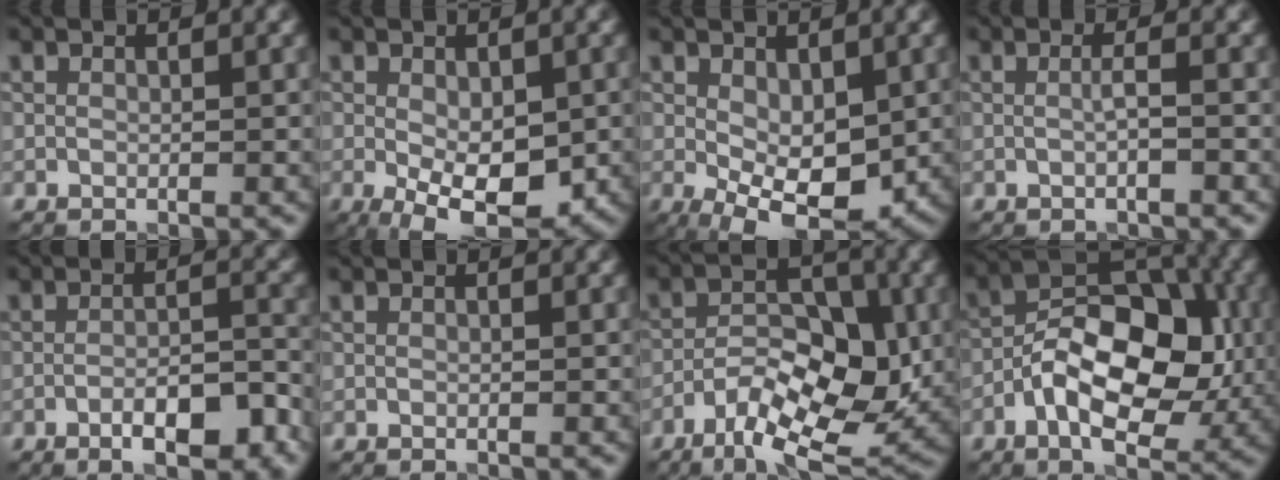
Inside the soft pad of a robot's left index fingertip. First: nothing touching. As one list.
[{"total": 7.9, "force": [-1.9, 3.9, 6.6], "torque": [-0.115, -0.024, -0.017]}, {"total": 7.2, "force": [-1.1, 3.8, 6.0], "torque": [-0.107, -0.016, -0.008]}, {"total": 1.4, "force": [-0.2, 0.2, 1.4], "torque": [-0.021, 0.003, -0.006]}, {"total": 5.5, "force": [-2.8, 1.6, 4.5], "torque": [-0.068, 0.003, -0.039]}, {"total": 0.0}, {"total": 9.1, "force": [-4.1, 4.1, 7.0], "torque": [-0.106, 0.002, -0.070]}, {"total": 10.6, "force": [-2.4, 5.7, 8.7], "torque": [-0.130, 0.011, -0.049]}]